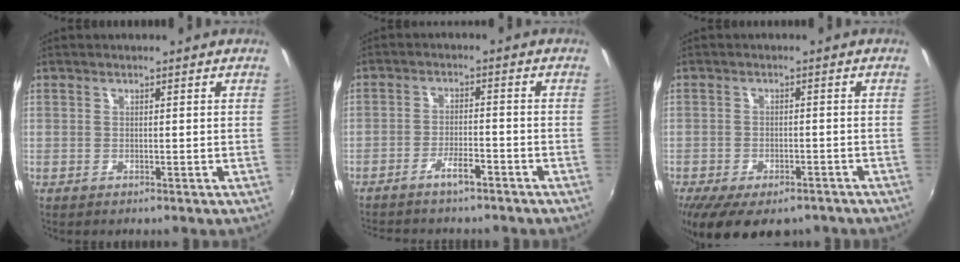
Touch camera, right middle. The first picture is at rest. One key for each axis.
{"total": 4.9, "fx": -4.1, "fy": 1.0, "fz": 2.5, "tx": -0.061, "ty": 0.006, "tz": -0.069}
{"total": 13.5, "fx": -9.4, "fy": 5.9, "fz": 7.6, "tx": -0.159, "ty": -0.039, "tz": -0.137}